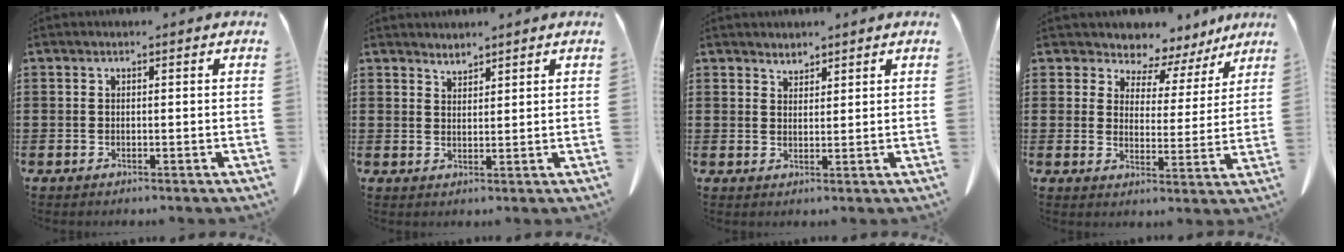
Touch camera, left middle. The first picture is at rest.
{"total": 2.0, "force": [2.0, 0.2, -0.2], "torque": [-0.001, -0.004, 0.039]}
{"total": 2.0, "force": [1.9, 0.5, 0.0], "torque": [-0.003, 0.002, 0.037]}
{"total": 5.0, "force": [4.7, 1.6, -0.1], "torque": [-0.029, -0.035, 0.080]}